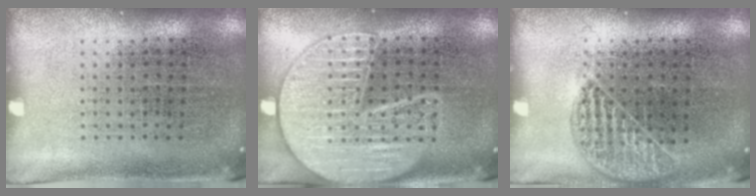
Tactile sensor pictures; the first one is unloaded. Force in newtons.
{"total": 3.0, "press": 3.0, "slide": 0.2}
{"total": 1.0, "press": 1.0, "slide": 0.3}